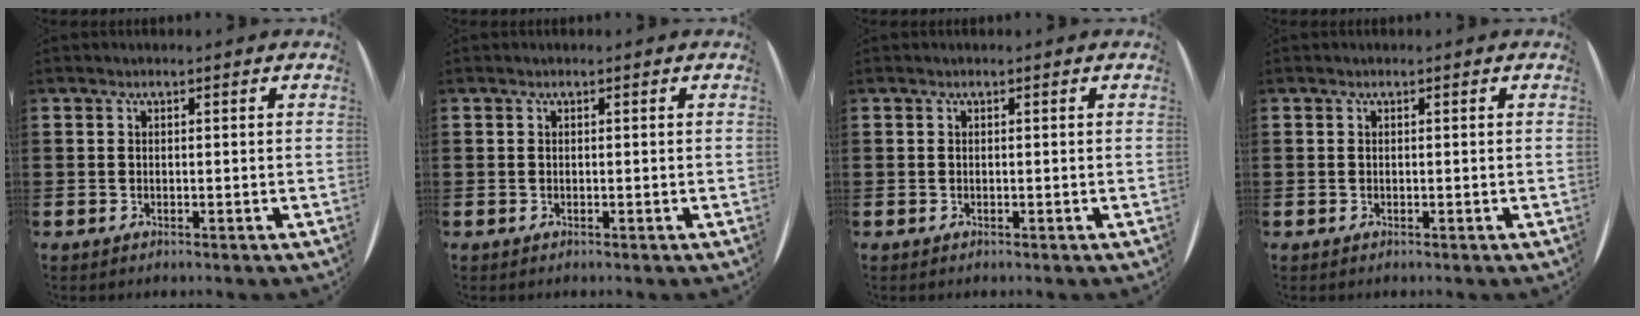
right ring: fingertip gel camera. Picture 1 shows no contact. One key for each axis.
{"total": 0.0}
{"total": 0.0}
{"total": 0.0}